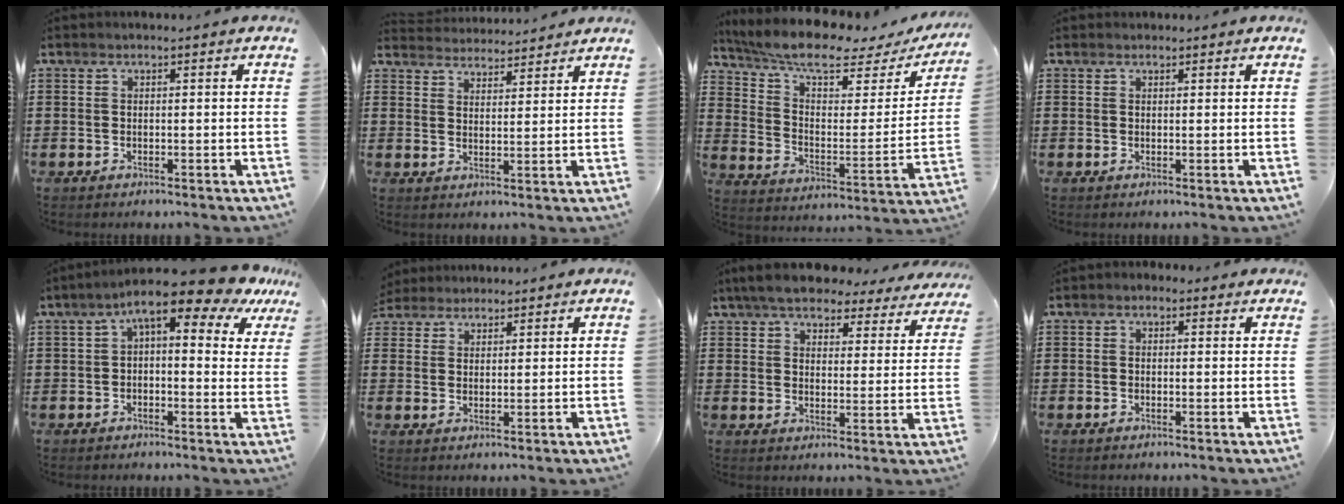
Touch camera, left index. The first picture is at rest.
{"total": 3.8, "force": [3.8, 0.4, -0.1], "torque": [-0.011, -0.016, 0.069]}
{"total": 9.1, "force": [7.2, 1.8, 5.3], "torque": [-0.125, -0.045, 0.123]}
{"total": 0.6, "force": [0.5, 0.3, 0.1], "torque": [-0.003, 0.002, 0.010]}
{"total": 8.7, "force": [5.6, 2.0, 6.4], "torque": [-0.117, -0.020, 0.089]}
{"total": 3.0, "force": [2.8, 1.1, -0.1], "torque": [-0.010, 0.002, 0.054]}
{"total": 6.4, "force": [5.9, 1.2, 2.2], "torque": [-0.070, -0.024, 0.105]}
{"total": 1.0, "force": [0.2, 0.9, 0.4], "torque": [-0.011, 0.007, 0.002]}